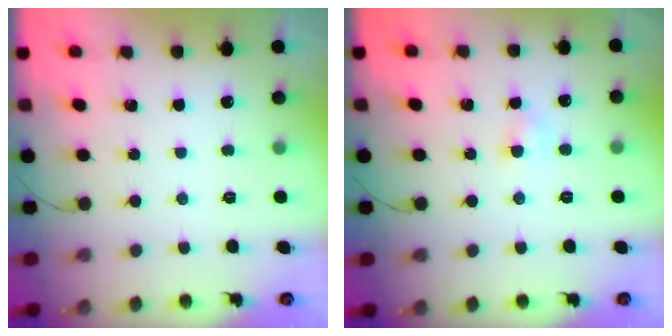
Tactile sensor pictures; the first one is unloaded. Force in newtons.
{"total": 3.0, "press": 2.8, "slide": 1.0}